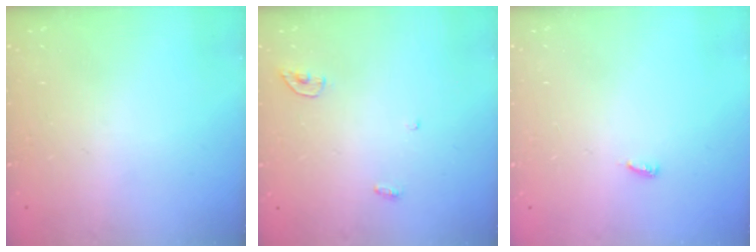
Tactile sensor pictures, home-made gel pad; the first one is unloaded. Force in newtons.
{"total": 3.6, "press": 3.5, "slide": 0.4}
{"total": 3.9, "press": 3.9, "slide": 0.3}